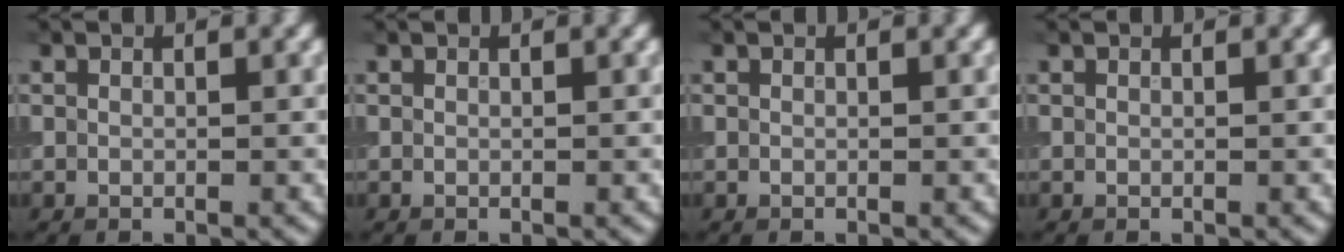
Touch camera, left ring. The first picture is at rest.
{"total": 0.0}
{"total": 0.0}
{"total": 0.0}